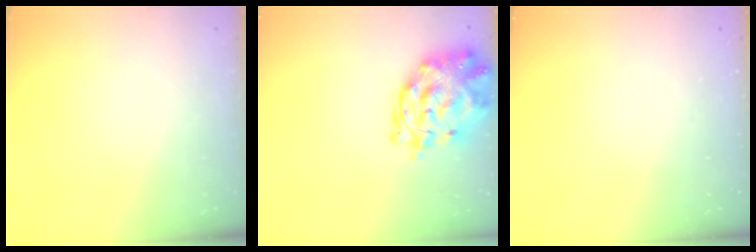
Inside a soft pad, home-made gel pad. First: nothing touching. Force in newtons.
{"total": 8.9, "press": 8.3, "slide": 3.1}
{"total": 0.0}